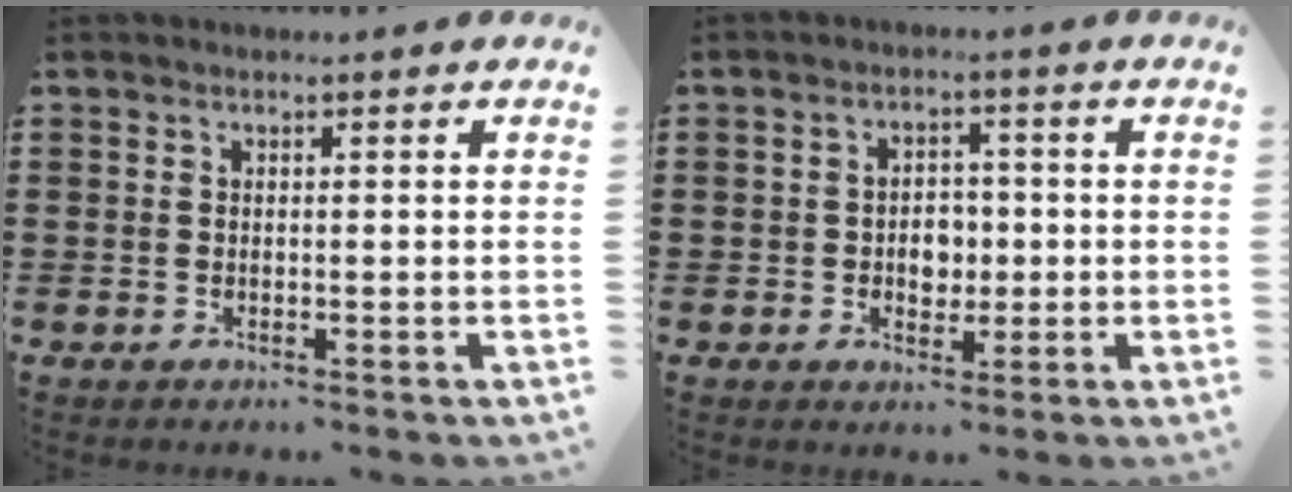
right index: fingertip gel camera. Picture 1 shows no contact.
{"total": 3.5, "force": [-0.5, 2.8, 2.2], "torque": [-0.040, 0.003, -0.014]}